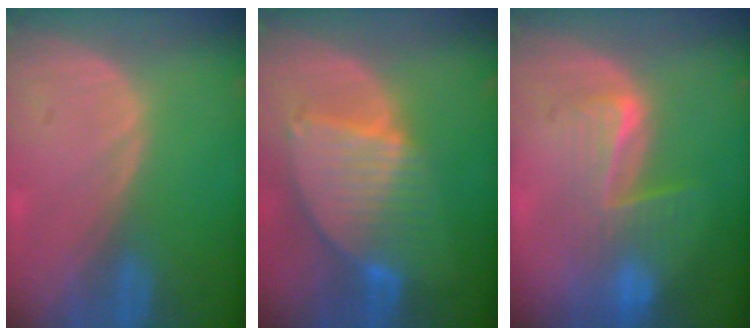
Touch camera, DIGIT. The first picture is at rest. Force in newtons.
{"total": 8.7, "press": 7.6, "slide": 4.2}
{"total": 6.7, "press": 6.5, "slide": 1.4}